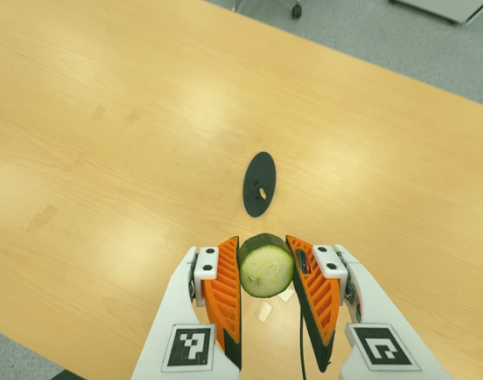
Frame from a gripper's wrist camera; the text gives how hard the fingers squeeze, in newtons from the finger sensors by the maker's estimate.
{"total": 10.7, "left": 10.0, "right": 11.5}